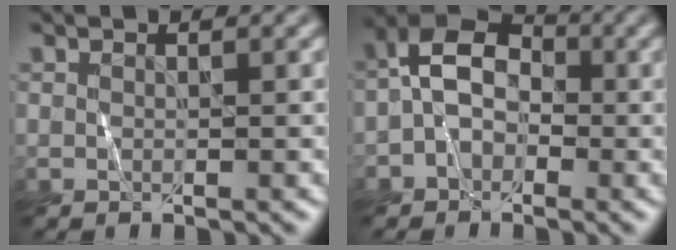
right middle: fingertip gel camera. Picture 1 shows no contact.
{"total": 4.8, "force": [-1.0, 3.5, 3.1], "torque": [-0.048, 0.025, -0.031]}